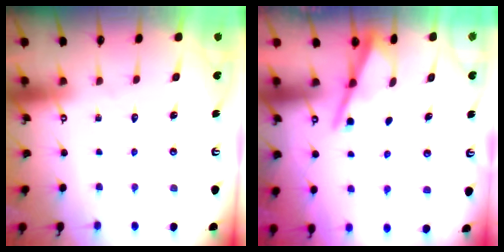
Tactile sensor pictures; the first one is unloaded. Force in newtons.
{"total": 2.9, "press": 2.9, "slide": 0.2}